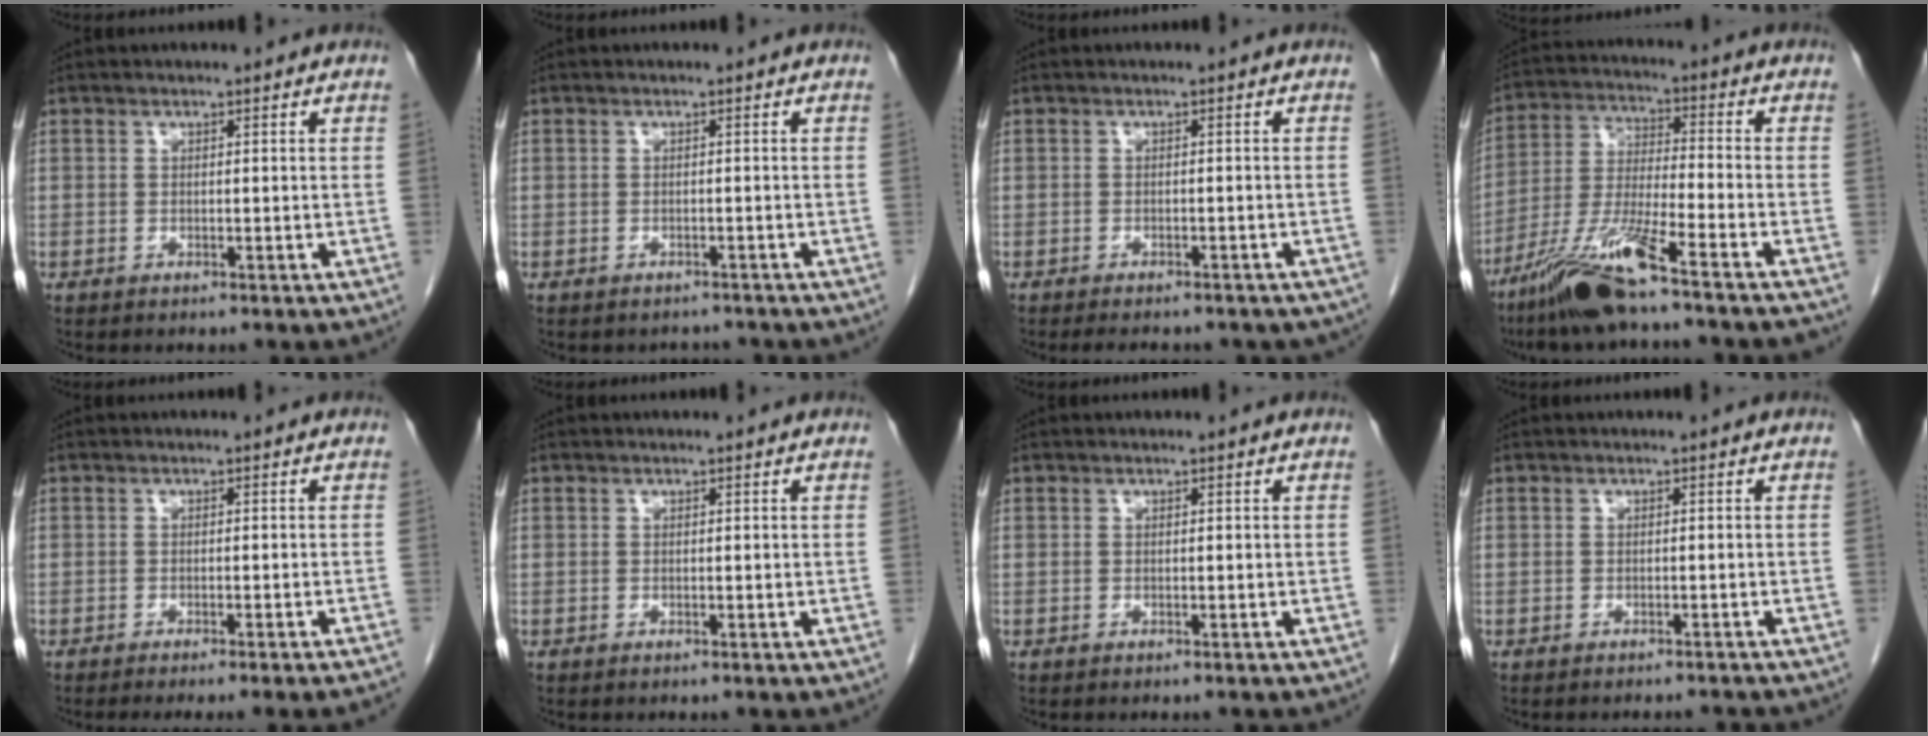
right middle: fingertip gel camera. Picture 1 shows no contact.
{"total": 1.9, "force": [-1.7, 0.8, -0.2], "torque": [0.000, -0.002, -0.024]}
{"total": 10.1, "force": [-8.6, 3.7, 3.8], "torque": [-0.054, -0.002, -0.087]}
{"total": 13.8, "force": [-10.0, 0.1, 9.5], "torque": [-0.193, -0.029, -0.184]}
{"total": 8.6, "force": [-7.8, -1.3, 3.5], "torque": [-0.014, -0.027, -0.094]}
{"total": 0.0}
{"total": 0.0}
{"total": 3.2, "force": [-3.1, 0.5, 0.5], "torque": [-0.003, -0.008, -0.036]}